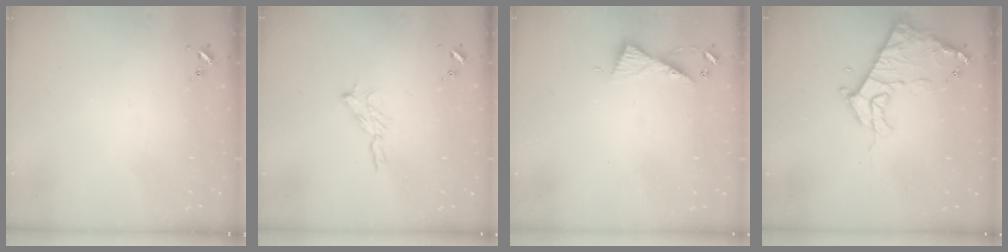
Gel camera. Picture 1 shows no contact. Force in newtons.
{"total": 5.4, "press": 5.4, "slide": 0.4}
{"total": 6.2, "press": 6.2, "slide": 0.6}
{"total": 12.0, "press": 12.0, "slide": 1.2}